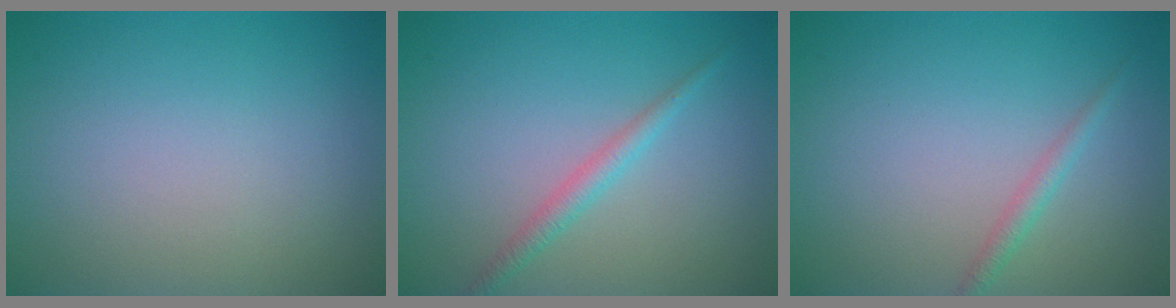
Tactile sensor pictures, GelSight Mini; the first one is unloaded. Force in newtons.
{"total": 1.7, "press": 1.7, "slide": 0.0}
{"total": 1.3, "press": 1.3, "slide": 0.0}